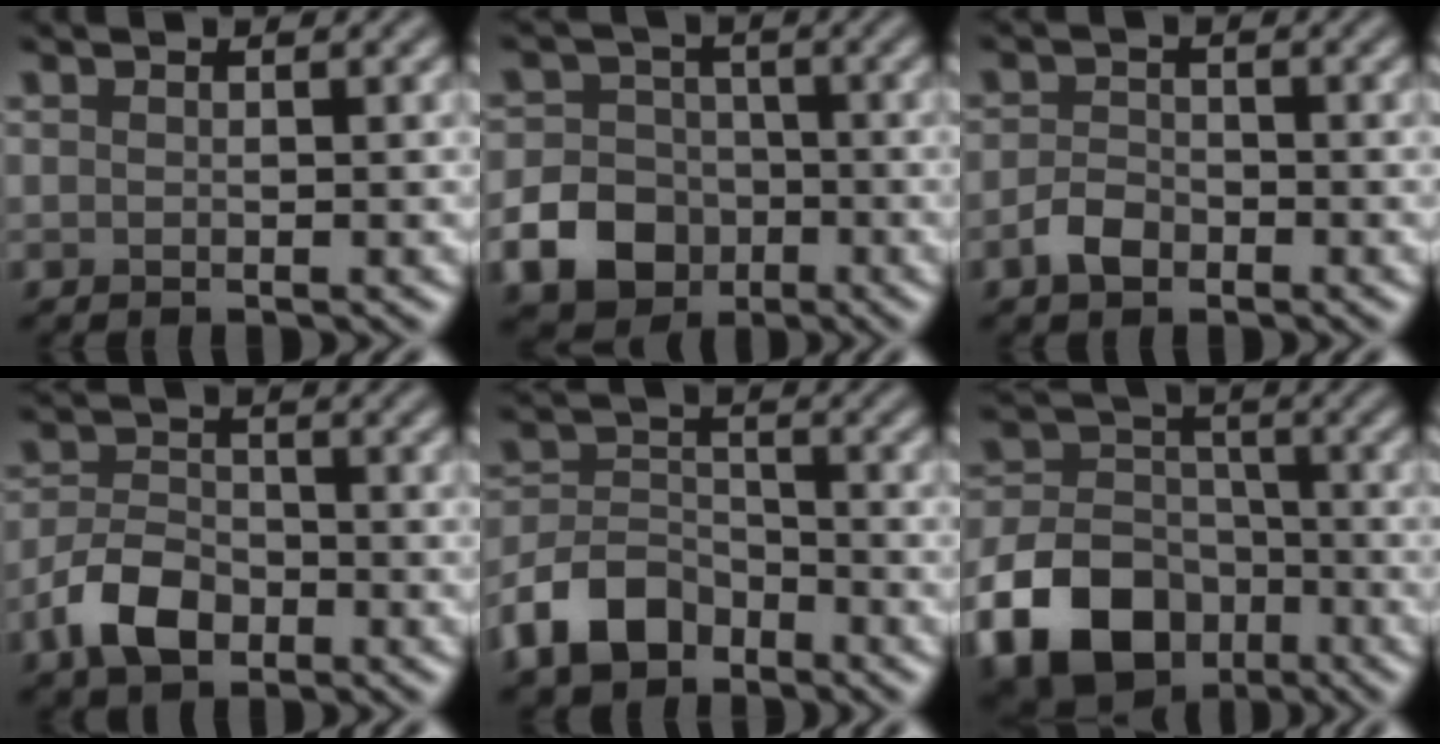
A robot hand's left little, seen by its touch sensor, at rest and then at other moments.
{"total": 10.1, "force": [-4.3, 8.6, 3.3], "torque": [-0.058, -0.034, -0.100]}
{"total": 2.2, "force": [-1.3, 1.4, 1.1], "torque": [-0.021, 0.005, -0.029]}
{"total": 4.4, "force": [-2.4, 2.7, 2.6], "torque": [-0.051, 0.002, -0.053]}
{"total": 5.4, "force": [-3.6, 3.2, 2.4], "torque": [-0.049, 0.002, -0.077]}
{"total": 11.5, "force": [-5.8, 8.2, 5.7], "torque": [-0.114, -0.022, -0.116]}